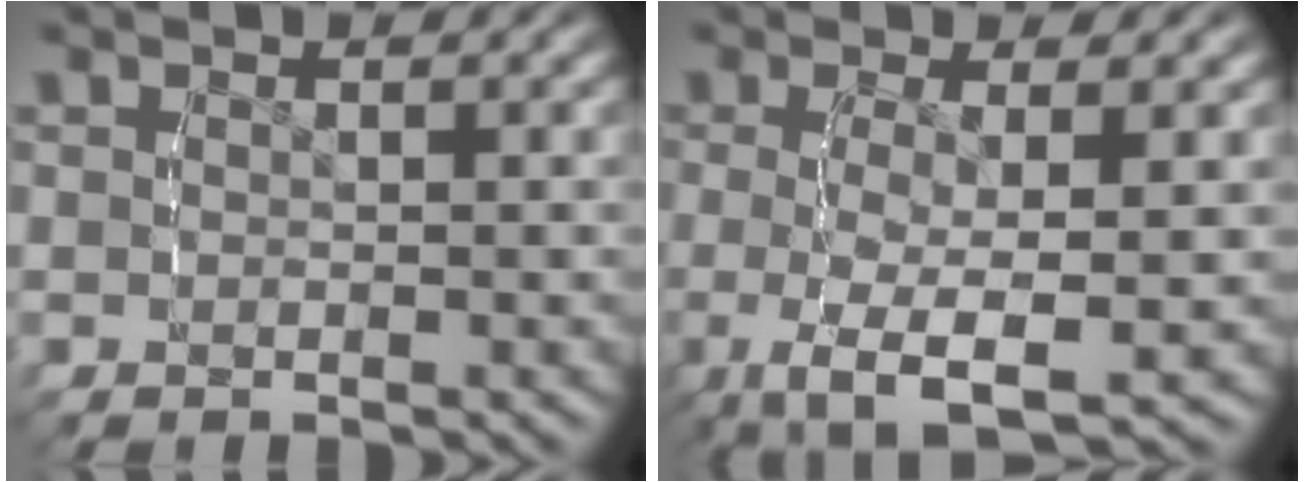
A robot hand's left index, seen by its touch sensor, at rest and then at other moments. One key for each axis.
{"total": 7.5, "fx": -3.3, "fy": 3.4, "fz": 5.9, "tx": -0.149, "ty": -0.051, "tz": -0.024}